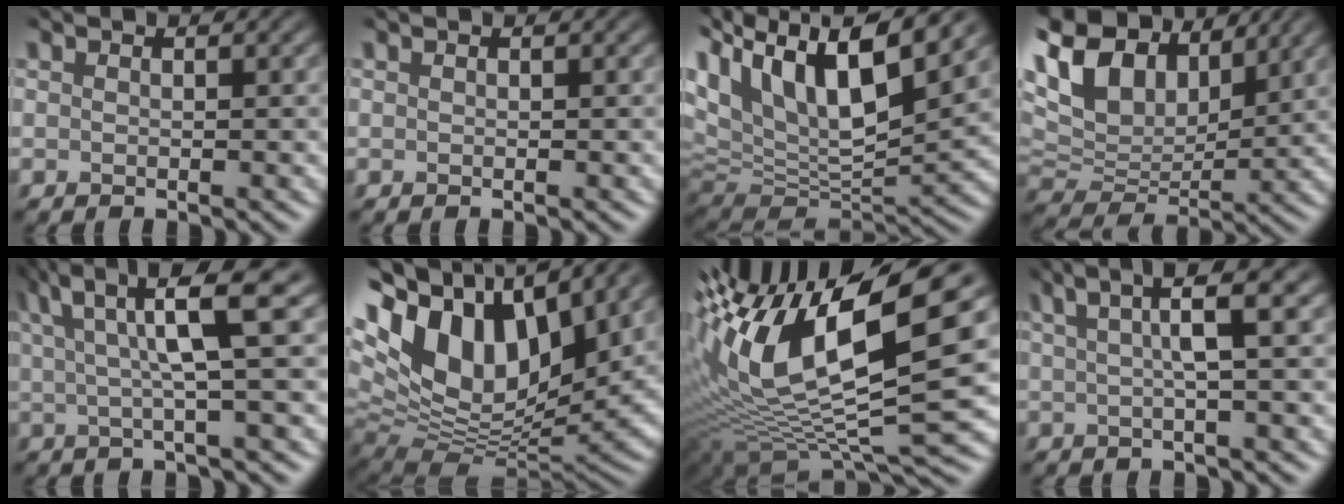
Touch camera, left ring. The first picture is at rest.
{"total": 0.0}
{"total": 13.8, "force": [7.6, 6.0, 9.9], "torque": [-0.197, 0.030, 0.138]}
{"total": 12.1, "force": [6.2, 7.1, 7.7], "torque": [-0.170, 0.028, 0.106]}
{"total": 6.8, "force": [3.2, 1.0, 6.0], "torque": [-0.093, 0.019, 0.051]}
{"total": 16.4, "force": [6.3, 9.0, 12.2], "torque": [-0.246, 0.022, 0.115]}
{"total": 14.8, "force": [3.7, 5.2, 13.3], "torque": [-0.280, 0.010, 0.069]}
{"total": 5.0, "force": [1.7, 0.7, 4.7], "torque": [-0.074, 0.017, 0.026]}